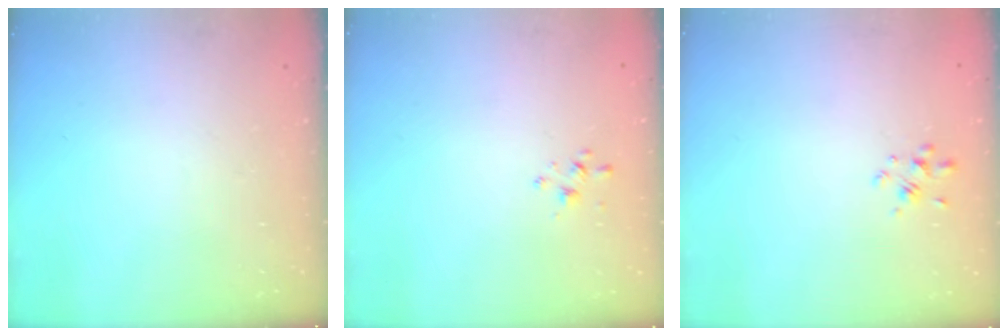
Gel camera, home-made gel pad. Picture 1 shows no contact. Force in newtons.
{"total": 1.8, "press": 1.7, "slide": 0.4}
{"total": 2.2, "press": 2.0, "slide": 0.9}